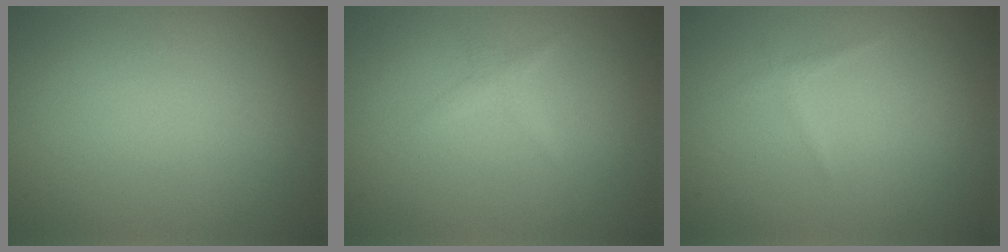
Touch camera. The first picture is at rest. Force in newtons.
{"total": 0.8, "press": 0.8, "slide": 0.0}
{"total": 0.6, "press": 0.6, "slide": 0.0}